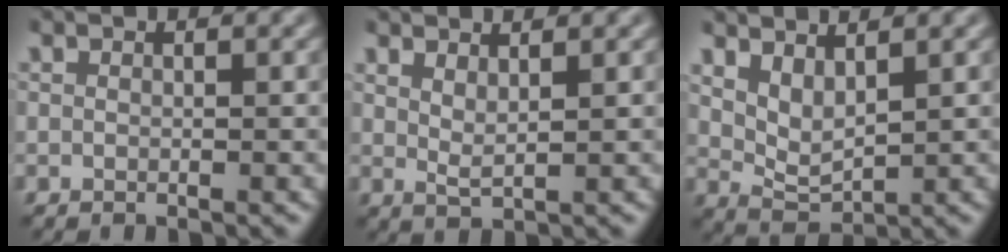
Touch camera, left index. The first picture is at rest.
{"total": 1.4, "force": [1.0, 0.3, 0.9], "torque": [-0.010, 0.000, 0.022]}
{"total": 2.3, "force": [1.5, 0.8, 1.6], "torque": [-0.044, -0.005, 0.044]}